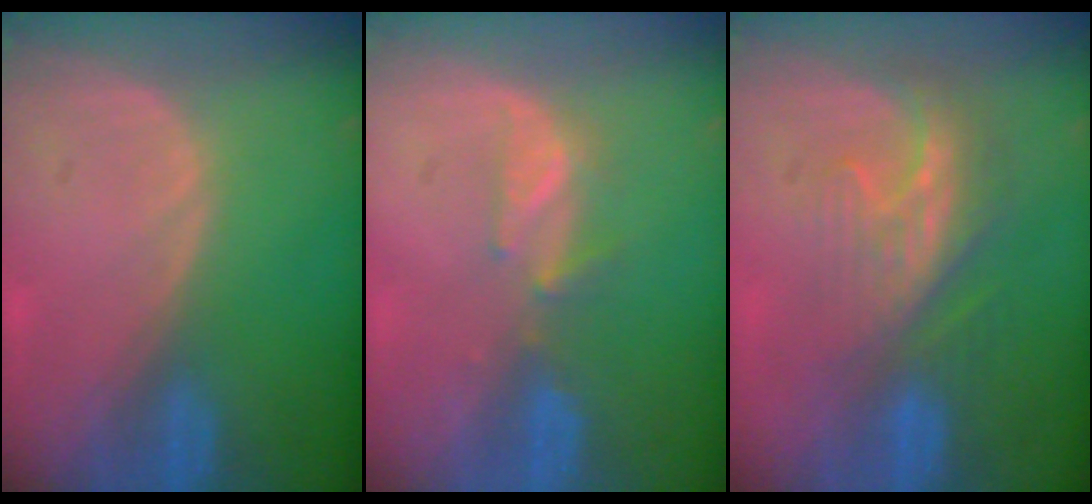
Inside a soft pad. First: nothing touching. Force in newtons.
{"total": 3.0, "press": 2.9, "slide": 0.8}
{"total": 8.6, "press": 7.3, "slide": 4.6}